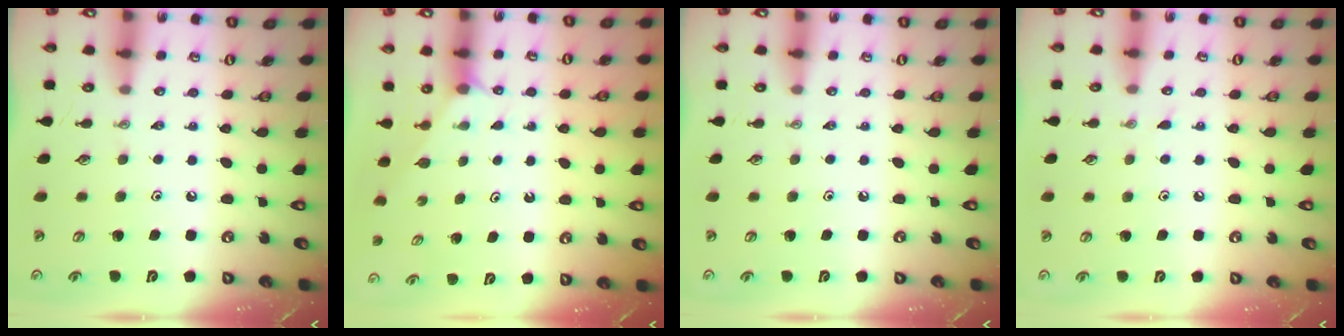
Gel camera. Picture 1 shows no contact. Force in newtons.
{"total": 1.4, "press": 1.4, "slide": 0.2}
{"total": 0.0}
{"total": 4.9, "press": 4.8, "slide": 0.5}